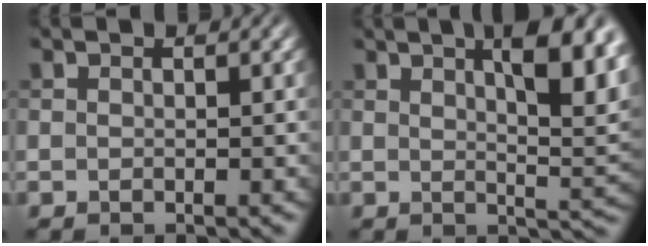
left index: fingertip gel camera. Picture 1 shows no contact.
{"total": 8.8, "force": [3.9, 2.9, 7.4], "torque": [-0.075, 0.011, 0.053]}